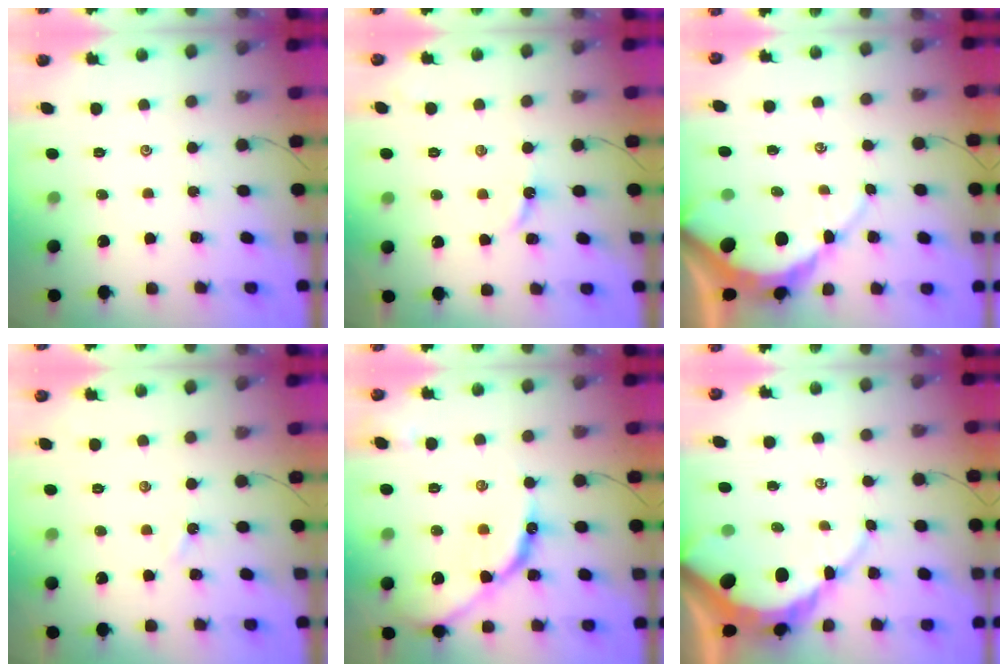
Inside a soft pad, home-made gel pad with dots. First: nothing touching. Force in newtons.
{"total": 3.4, "press": 3.4, "slide": 0.3}
{"total": 8.2, "press": 8.1, "slide": 0.9}
{"total": 1.5, "press": 1.5, "slide": 0.3}
{"total": 13.3, "press": 13.3, "slide": 1.3}
{"total": 10.7, "press": 10.6, "slide": 0.9}